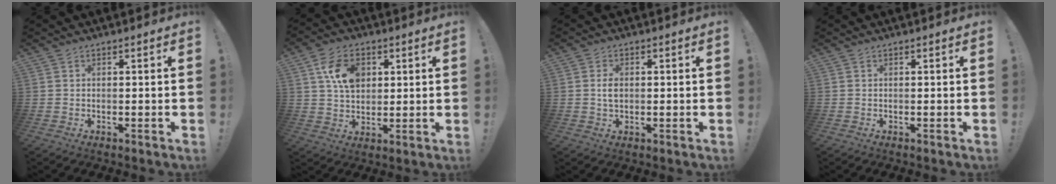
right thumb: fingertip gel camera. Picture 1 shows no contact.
{"total": 11.2, "force": [4.0, 8.0, 6.8], "torque": [-0.102, 0.002, 0.078]}
{"total": 3.2, "force": [0.0, 2.1, 2.5], "torque": [-0.034, 0.000, -0.003]}
{"total": 0.0}